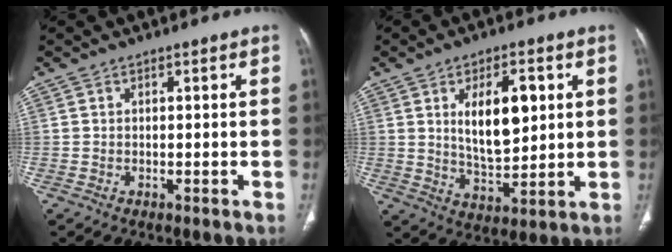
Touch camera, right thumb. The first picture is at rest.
{"total": 12.1, "force": [3.2, 5.7, 10.2], "torque": [-0.147, -0.017, 0.062]}